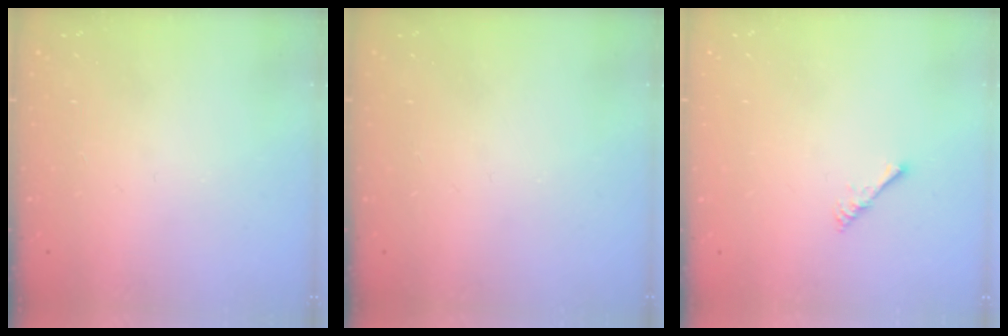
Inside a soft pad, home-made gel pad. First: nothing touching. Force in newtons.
{"total": 0.0}
{"total": 1.7, "press": 1.6, "slide": 0.4}